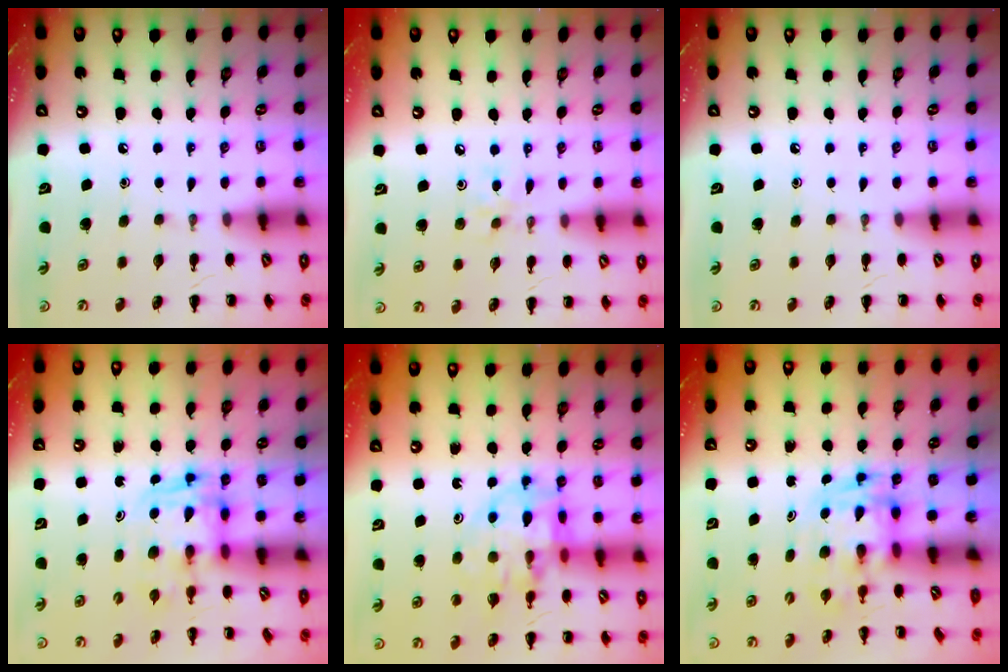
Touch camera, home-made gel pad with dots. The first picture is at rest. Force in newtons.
{"total": 3.0, "press": 2.8, "slide": 1.0}
{"total": 0.0}
{"total": 2.6, "press": 2.6, "slide": 0.2}
{"total": 13.7, "press": 13.3, "slide": 3.3}
{"total": 3.5, "press": 3.4, "slide": 0.7}